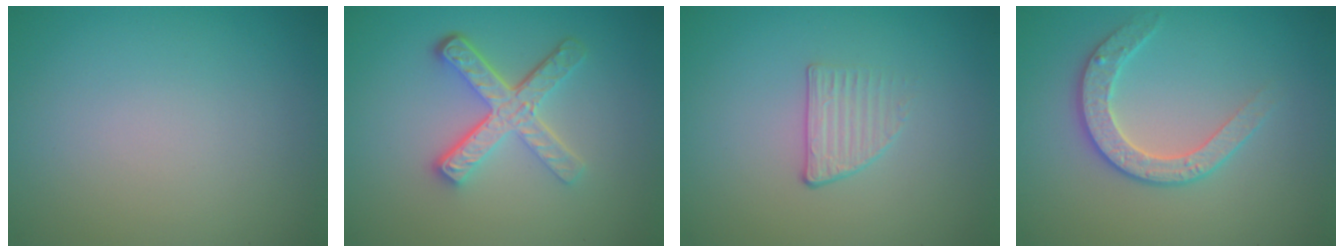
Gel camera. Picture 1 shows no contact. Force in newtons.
{"total": 5.1, "press": 3.5, "slide": 3.7}
{"total": 1.6, "press": 1.1, "slide": 1.1}
{"total": 2.9, "press": 2.8, "slide": 0.8}